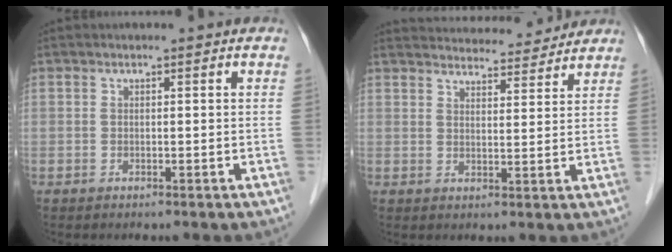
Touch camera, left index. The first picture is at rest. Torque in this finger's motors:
{"motor_torque": [-0.16, -0.63, 0.03, -0.01]}